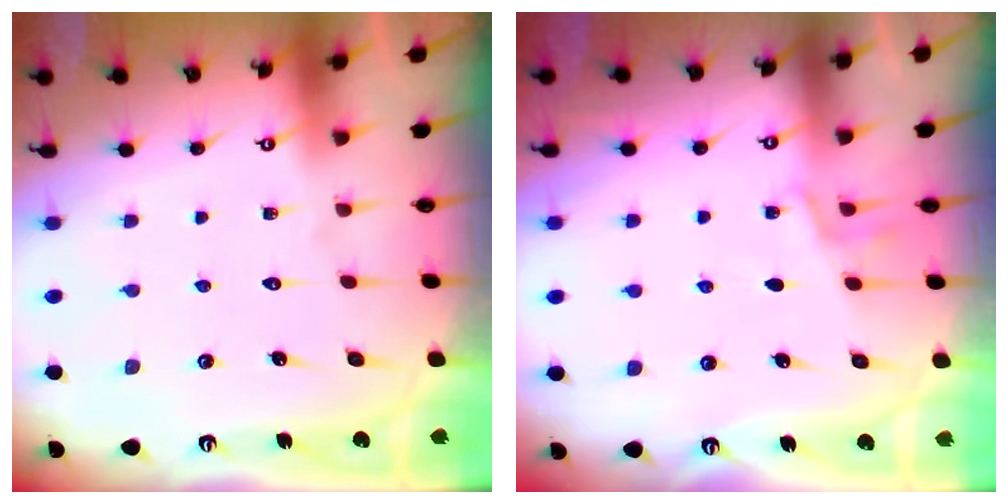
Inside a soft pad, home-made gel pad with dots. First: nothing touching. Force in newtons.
{"total": 5.5, "press": 5.2, "slide": 1.7}